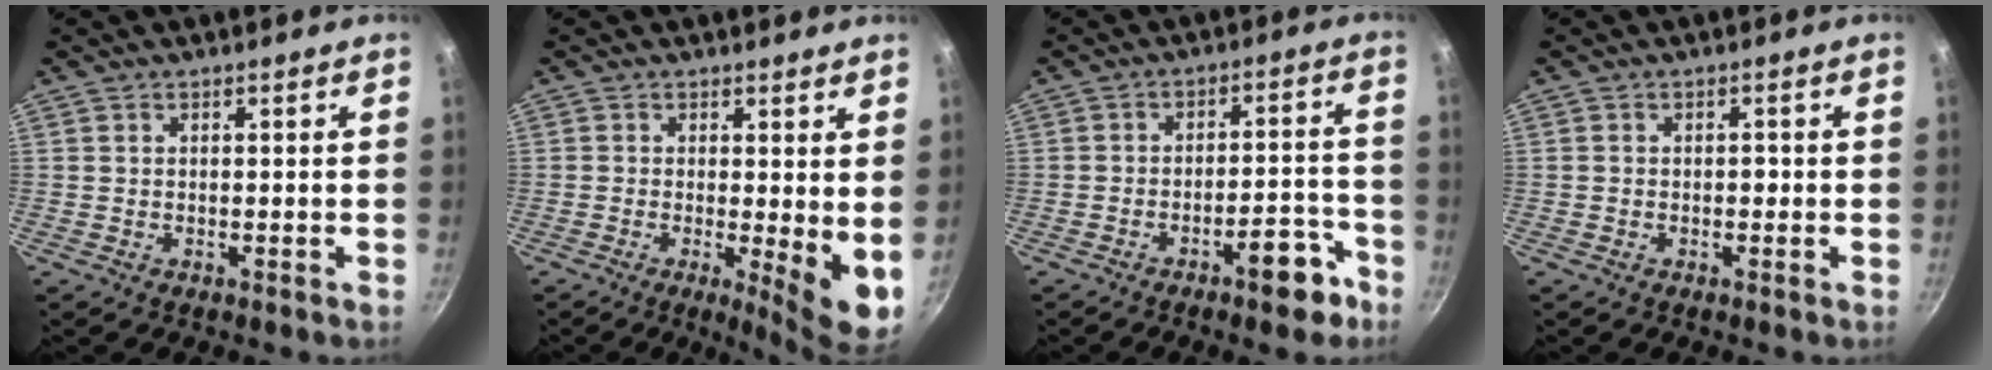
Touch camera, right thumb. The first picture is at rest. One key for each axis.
{"total": 7.2, "fx": -0.1, "fy": 2.0, "fz": 6.9, "tx": -0.089, "ty": -0.021, "tz": -0.001}
{"total": 8.5, "fx": -5.3, "fy": 3.1, "fz": 5.9, "tx": -0.057, "ty": 0.053, "tz": -0.063}
{"total": 1.2, "fx": -0.3, "fy": 0.8, "fz": 0.8, "tx": -0.008, "ty": 0.005, "tz": -0.007}